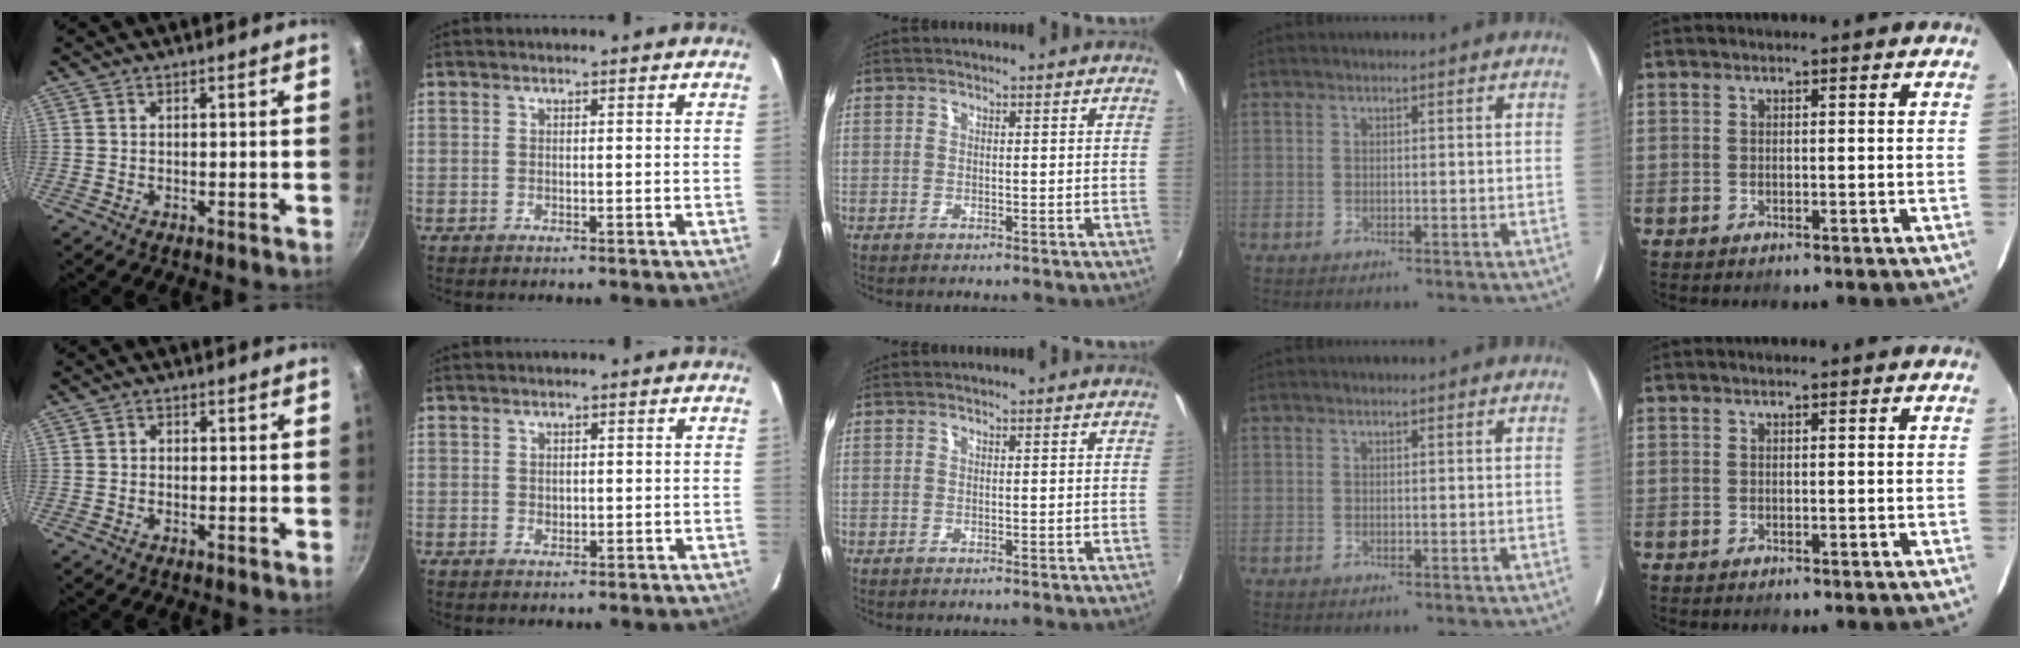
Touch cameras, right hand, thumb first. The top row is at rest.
{"thumb": {"total": 1.0, "force": [-0.2, 0.9, 0.4], "torque": [-0.005, 0.005, -0.004]}, "index": {"total": 1.3, "force": [0.3, 1.1, 0.6], "torque": [-0.009, 0.002, 0.007]}}